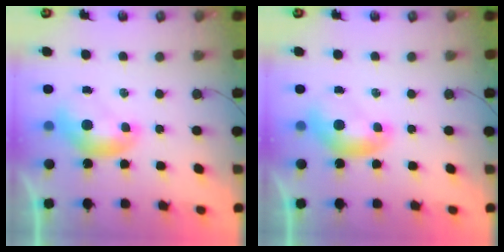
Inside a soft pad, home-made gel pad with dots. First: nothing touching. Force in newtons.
{"total": 0.0}